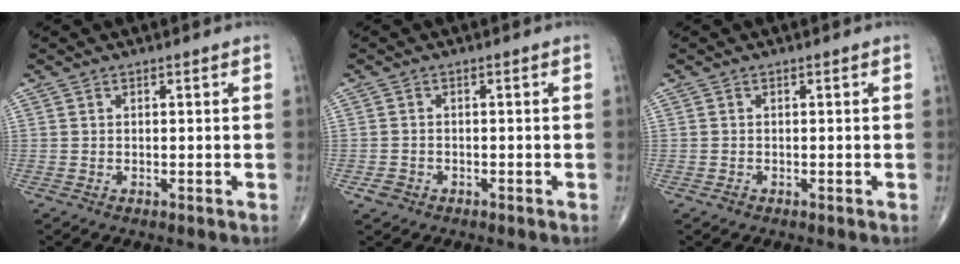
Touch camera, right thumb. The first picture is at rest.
{"total": 1.9, "force": [-1.0, 1.5, 0.6], "torque": [-0.012, 0.008, -0.016]}
{"total": 0.7, "force": [-0.5, 0.6, 0.2], "torque": [-0.004, 0.001, -0.011]}